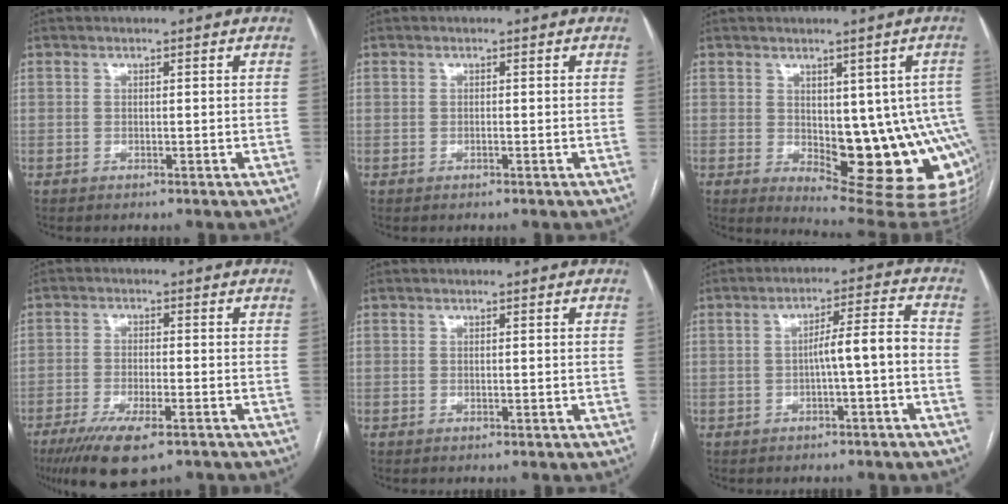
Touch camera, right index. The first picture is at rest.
{"total": 0.0}
{"total": 16.1, "force": [-2.1, 6.6, 14.6], "torque": [-0.118, 0.009, -0.005]}
{"total": 10.2, "force": [-6.8, 2.4, 7.1], "torque": [-0.122, -0.021, -0.107]}
{"total": 0.0}
{"total": 5.8, "force": [-1.4, 0.1, 5.6], "torque": [-0.086, 0.020, -0.017]}